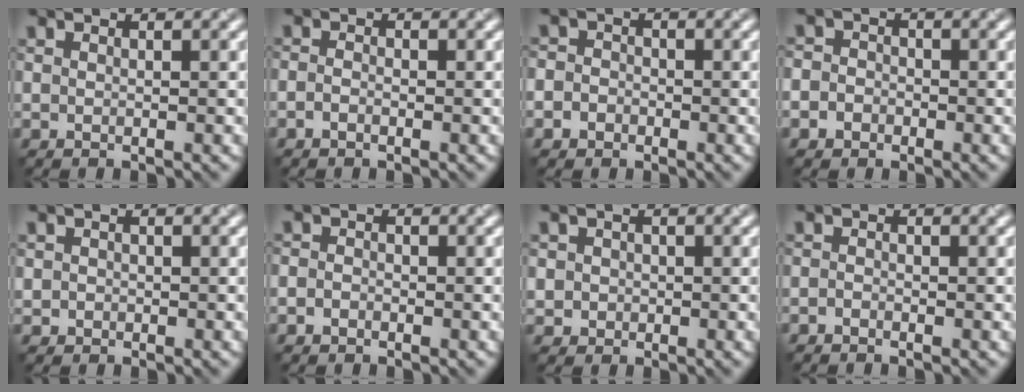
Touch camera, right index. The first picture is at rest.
{"total": 0.8, "force": [-0.5, 0.4, 0.6], "torque": [-0.011, -0.001, -0.012]}
{"total": 2.5, "force": [-0.8, 2.2, 0.8], "torque": [0.009, 0.011, -0.031]}
{"total": 2.9, "force": [-1.0, 2.6, 0.9], "torque": [0.009, 0.011, -0.039]}
{"total": 0.8, "force": [-0.1, 0.8, 0.0], "torque": [0.009, -0.004, -0.003]}
{"total": 1.1, "force": [-0.6, 0.8, 0.4], "torque": [-0.003, 0.000, -0.014]}
{"total": 1.7, "force": [0.1, 1.6, 0.3], "torque": [0.015, 0.001, -0.001]}
{"total": 0.7, "force": [-0.6, 0.2, 0.3], "torque": [-0.003, -0.001, -0.014]}